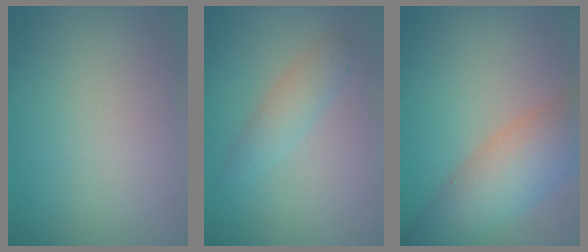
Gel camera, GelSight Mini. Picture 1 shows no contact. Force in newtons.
{"total": 2.2, "press": 2.2, "slide": 0.1}
{"total": 7.0, "press": 7.0, "slide": 0.3}